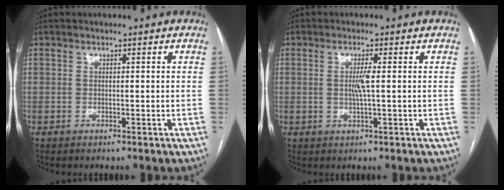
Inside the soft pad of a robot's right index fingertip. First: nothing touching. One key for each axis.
{"total": 2.7, "fx": 0.2, "fy": -0.2, "fz": 2.7, "tx": -0.054, "ty": -0.003, "tz": 0.003}